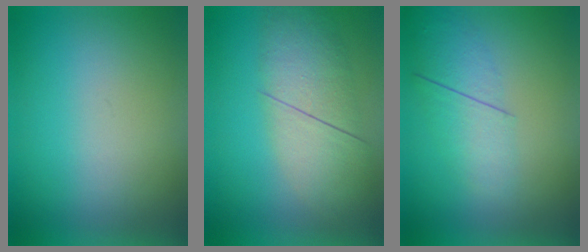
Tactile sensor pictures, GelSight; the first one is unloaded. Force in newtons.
{"total": 3.8}
{"total": 2.2}